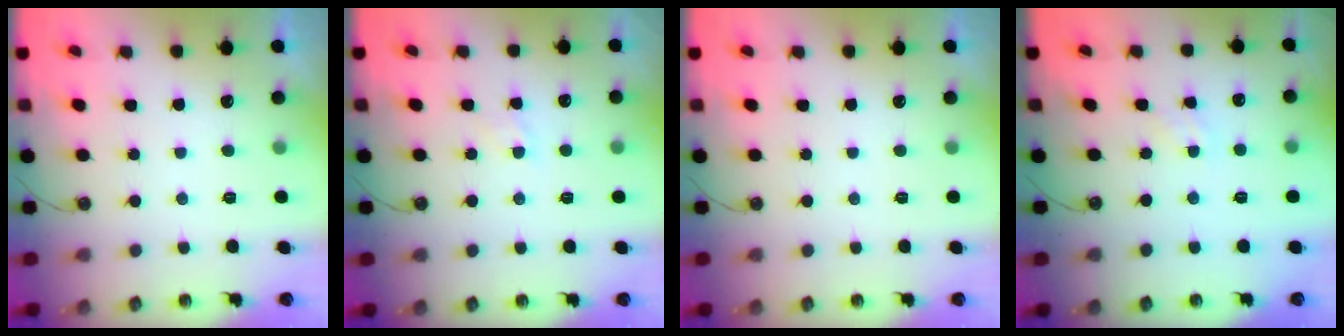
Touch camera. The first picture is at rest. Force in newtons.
{"total": 3.9, "press": 3.9, "slide": 0.6}
{"total": 0.0}
{"total": 1.0, "press": 1.0, "slide": 0.2}